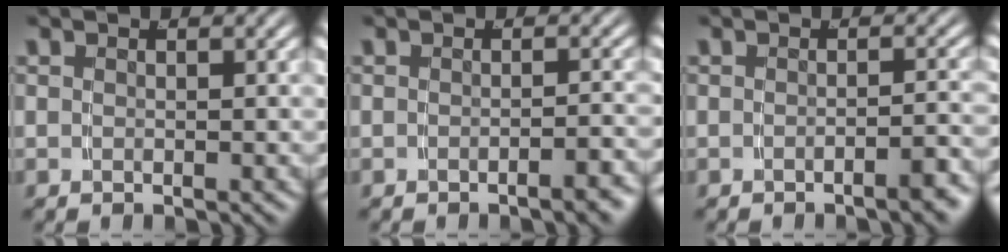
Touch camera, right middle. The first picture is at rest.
{"total": 1.7, "force": [-1.4, -0.2, 0.9], "torque": [-0.007, 0.009, -0.028]}
{"total": 2.0, "force": [-1.6, -0.2, 1.1], "torque": [-0.011, 0.009, -0.032]}